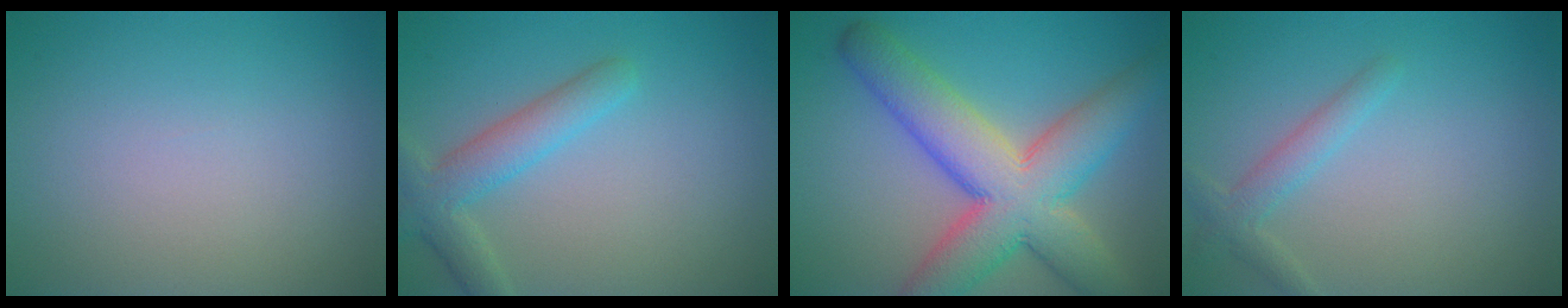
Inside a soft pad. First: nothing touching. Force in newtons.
{"total": 3.8, "press": 3.8, "slide": 0.3}
{"total": 10.2, "press": 10.2, "slide": 0.5}
{"total": 2.0, "press": 2.0, "slide": 0.1}